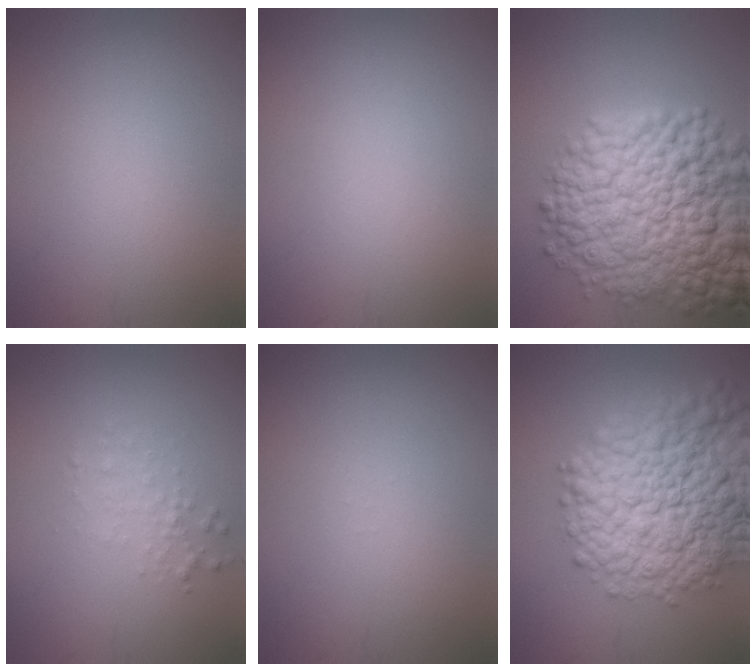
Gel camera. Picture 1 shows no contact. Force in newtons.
{"total": 0.0}
{"total": 13.7, "press": 13.7, "slide": 0.6}
{"total": 1.4, "press": 1.4, "slide": 0.0}
{"total": 0.0}
{"total": 13.3, "press": 13.3, "slide": 0.6}